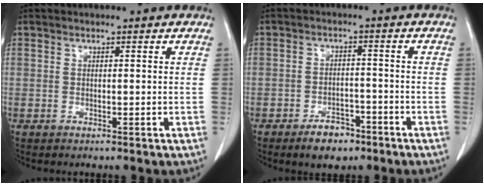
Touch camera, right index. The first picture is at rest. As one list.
[{"total": 5.2, "force": [-3.5, 2.8, 2.5], "torque": [-0.039, 0.004, -0.051]}]